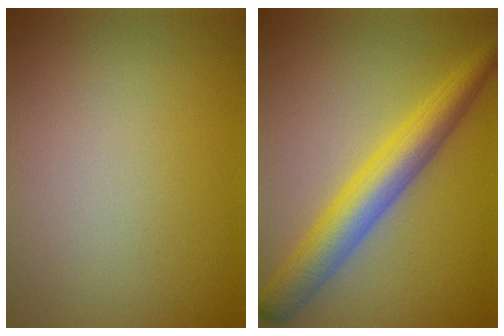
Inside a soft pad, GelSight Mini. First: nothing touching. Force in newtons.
{"total": 5.8, "press": 5.8, "slide": 0.1}